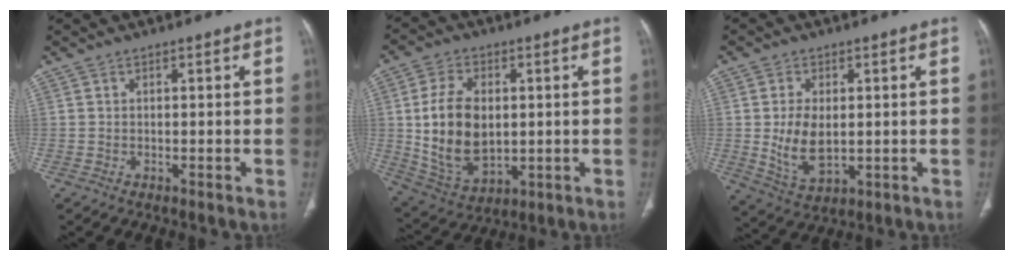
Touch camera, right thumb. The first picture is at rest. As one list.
[{"total": 15.3, "force": [0.9, 9.9, 11.7], "torque": [-0.202, -0.010, 0.034]}, {"total": 8.9, "force": [0.1, 5.3, 7.1], "torque": [-0.127, -0.010, 0.016]}]